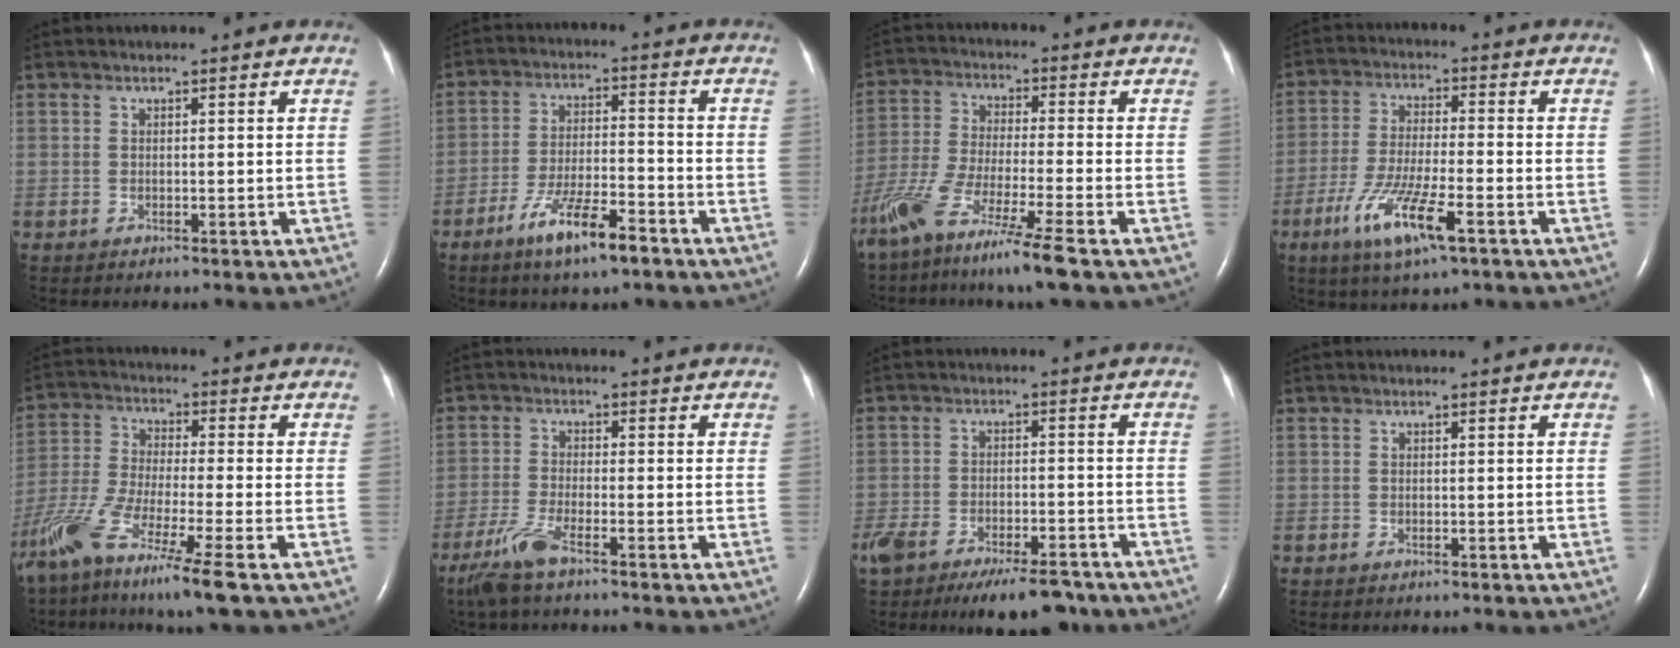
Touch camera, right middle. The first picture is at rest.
{"total": 9.2, "force": [-6.0, 1.5, 6.8], "torque": [-0.131, -0.010, -0.107]}
{"total": 12.4, "force": [-8.7, -0.8, 8.8], "torque": [-0.180, -0.044, -0.162]}
{"total": 10.6, "force": [-5.4, 1.4, 9.1], "torque": [-0.184, -0.021, -0.096]}
{"total": 15.0, "force": [-9.9, -0.3, 11.2], "torque": [-0.249, -0.051, -0.187]}
{"total": 5.6, "force": [-3.9, 0.4, 3.9], "torque": [-0.098, -0.015, -0.081]}
{"total": 14.2, "force": [-10.4, 5.3, 8.0], "torque": [-0.167, -0.012, -0.165]}
{"total": 0.0}